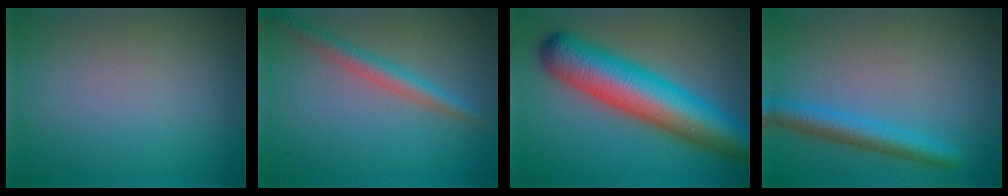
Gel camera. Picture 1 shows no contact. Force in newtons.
{"total": 2.9, "press": 2.9, "slide": 0.2}
{"total": 11.9, "press": 11.9, "slide": 0.3}
{"total": 3.7, "press": 3.7, "slide": 0.2}